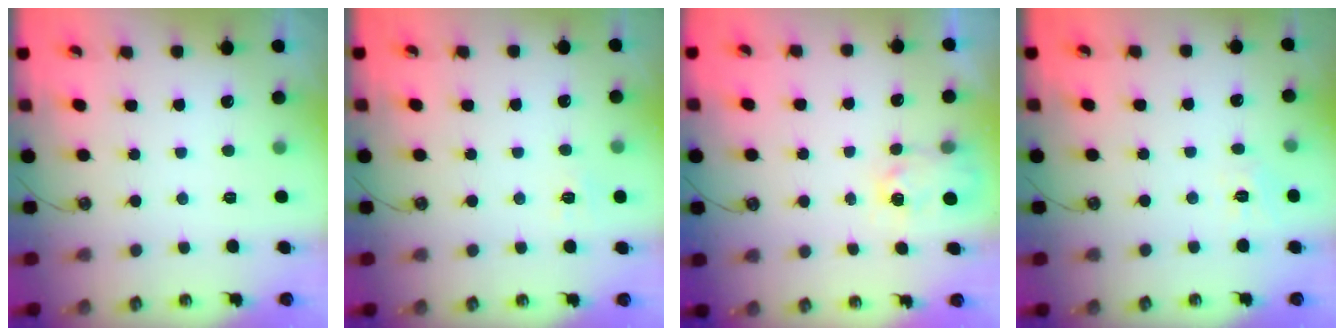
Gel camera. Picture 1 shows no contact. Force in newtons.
{"total": 6.4, "press": 6.3, "slide": 0.6}
{"total": 3.4, "press": 3.4, "slide": 0.5}
{"total": 4.4, "press": 4.3, "slide": 0.7}